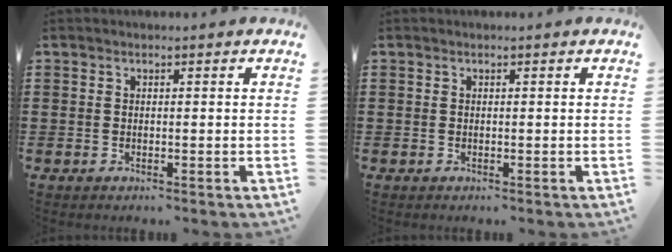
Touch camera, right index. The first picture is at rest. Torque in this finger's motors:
{"motor_torque": [0.00, 0.00, 0.00, 0.00]}